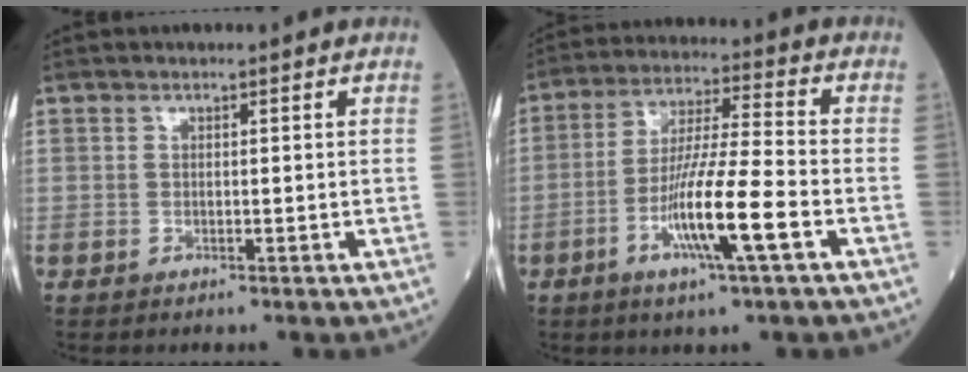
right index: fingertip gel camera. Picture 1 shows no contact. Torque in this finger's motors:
{"motor_torque": [1.73, -0.41, 0.91, 0.21]}